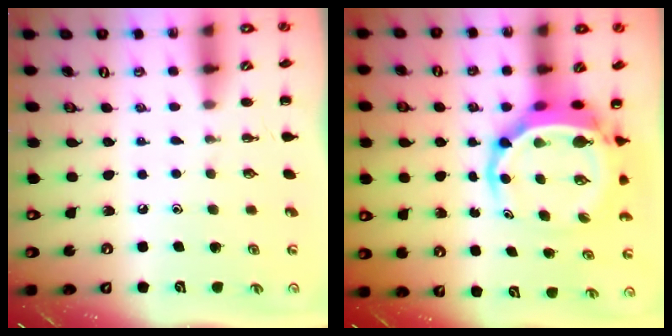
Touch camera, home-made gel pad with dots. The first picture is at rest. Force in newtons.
{"total": 7.2, "press": 6.9, "slide": 2.2}